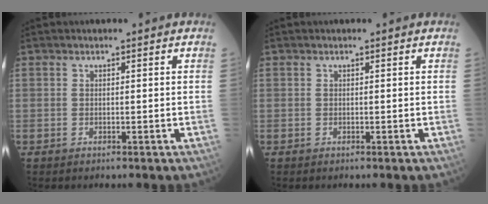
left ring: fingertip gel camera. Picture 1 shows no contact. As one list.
[{"total": 0.0}]